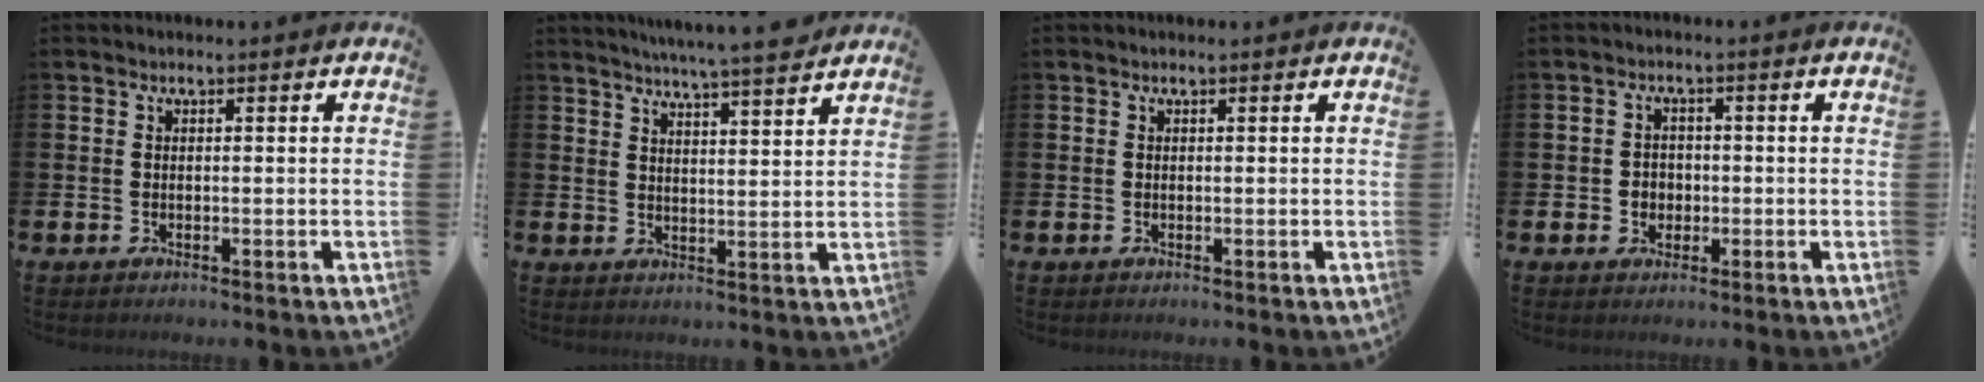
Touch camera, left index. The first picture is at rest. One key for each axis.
{"total": 6.1, "fx": 5.8, "fy": -0.6, "fz": 1.7, "tx": -0.039, "ty": -0.034, "tz": 0.101}
{"total": 0.0}
{"total": 2.2, "fx": -0.4, "fy": 2.1, "fz": 0.6, "tx": -0.009, "ty": 0.005, "tz": -0.014}